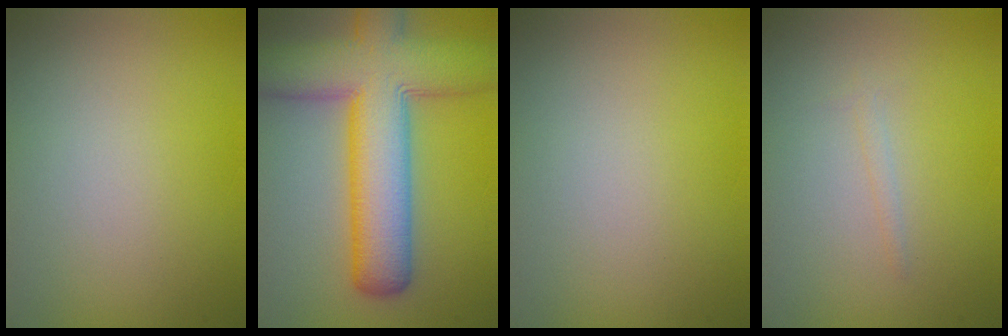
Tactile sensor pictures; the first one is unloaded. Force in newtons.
{"total": 11.3, "press": 11.3, "slide": 0.5}
{"total": 0.0}
{"total": 0.7, "press": 0.7, "slide": 0.1}